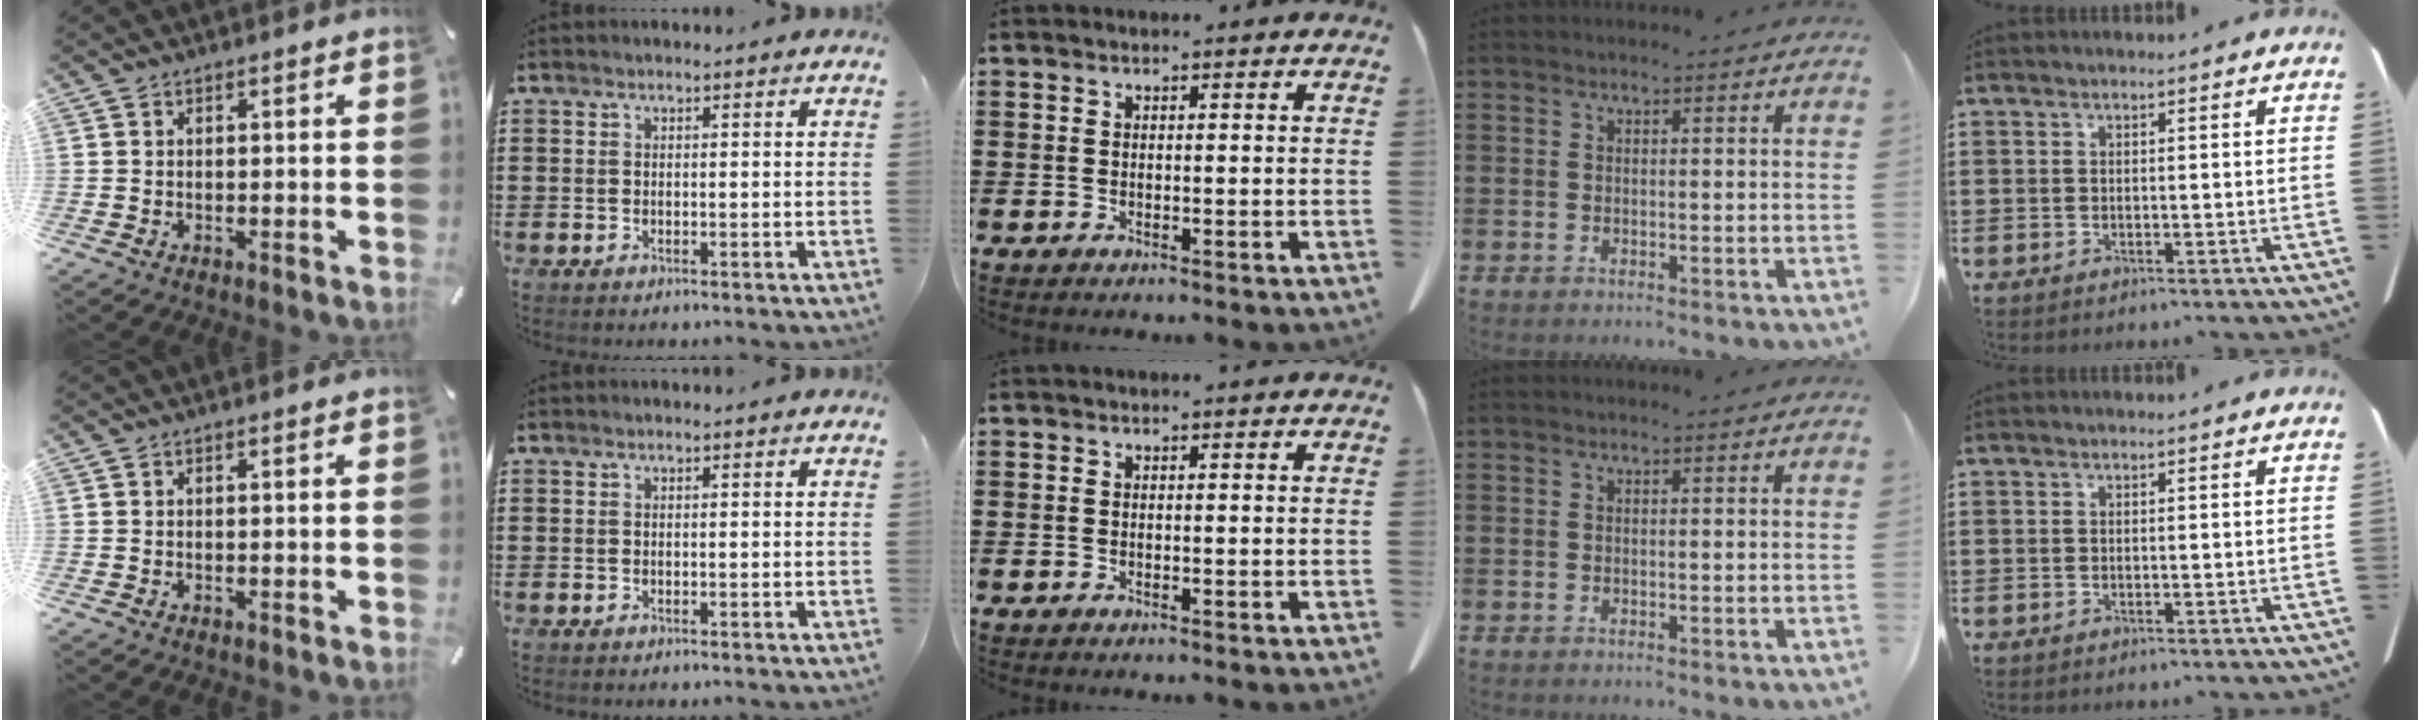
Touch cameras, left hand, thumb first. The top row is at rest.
{}